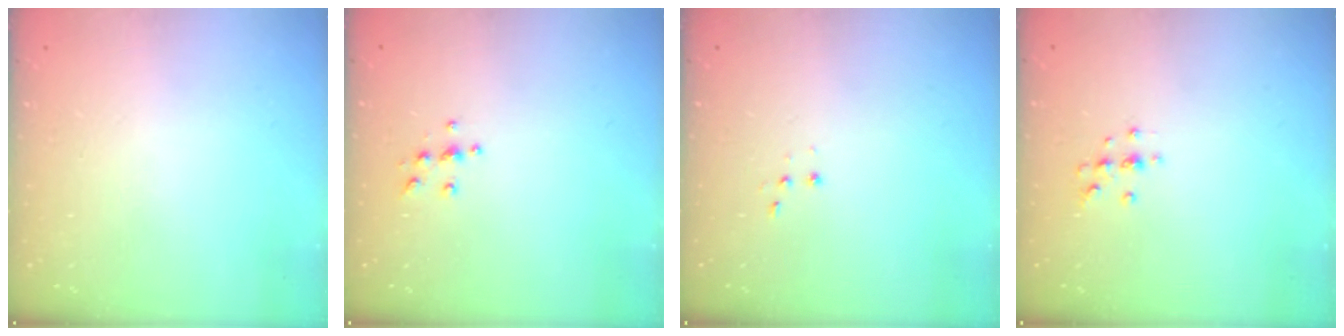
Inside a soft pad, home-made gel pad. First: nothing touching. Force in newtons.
{"total": 4.6, "press": 4.6, "slide": 0.5}
{"total": 2.8, "press": 2.7, "slide": 0.7}
{"total": 4.3, "press": 4.2, "slide": 1.0}